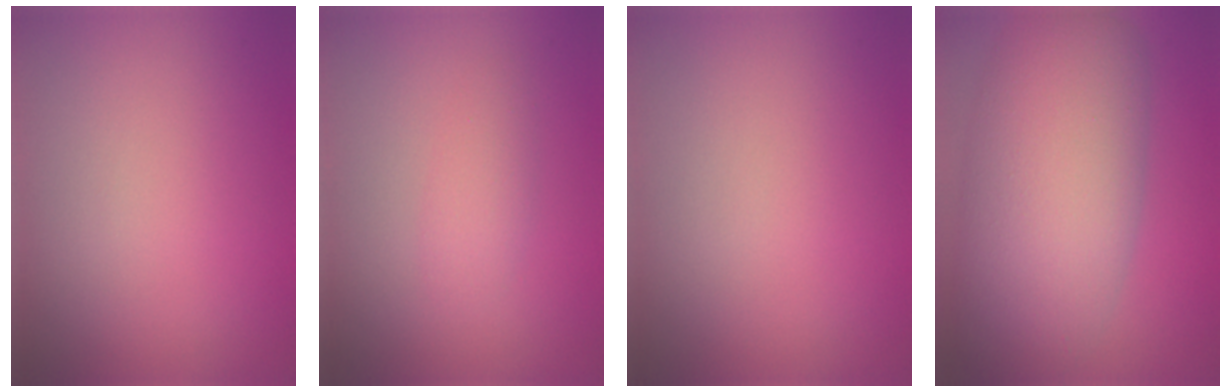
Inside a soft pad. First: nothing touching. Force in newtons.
{"total": 1.6, "press": 1.6, "slide": 0.0}
{"total": 0.0}
{"total": 11.2, "press": 11.2, "slide": 0.6}